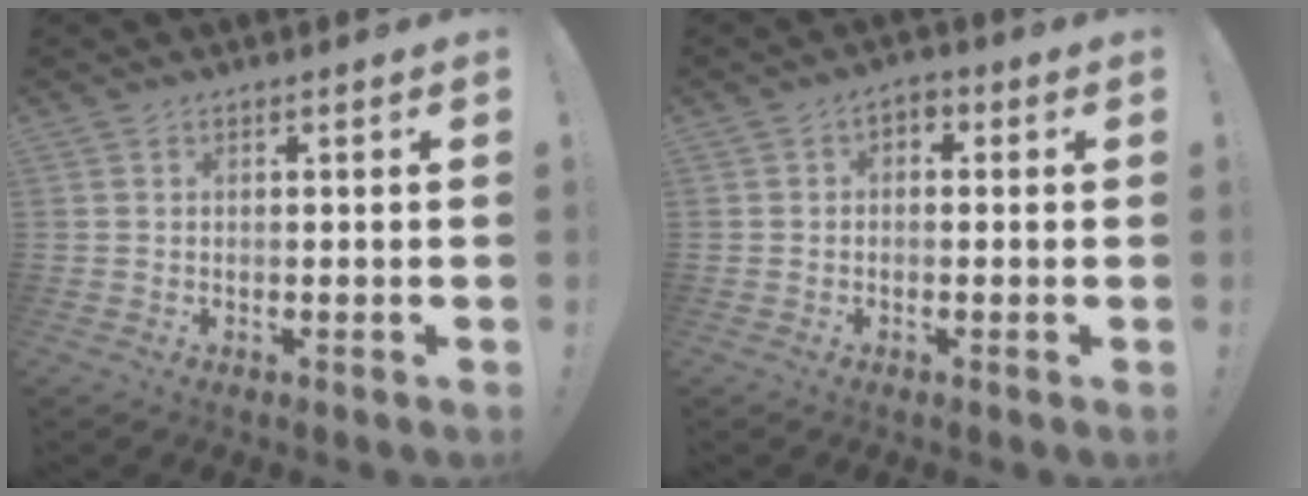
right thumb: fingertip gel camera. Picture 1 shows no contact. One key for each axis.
{"total": 2.6, "fx": -1.0, "fy": 1.9, "fz": 1.4, "tx": -0.014, "ty": 0.007, "tz": -0.021}